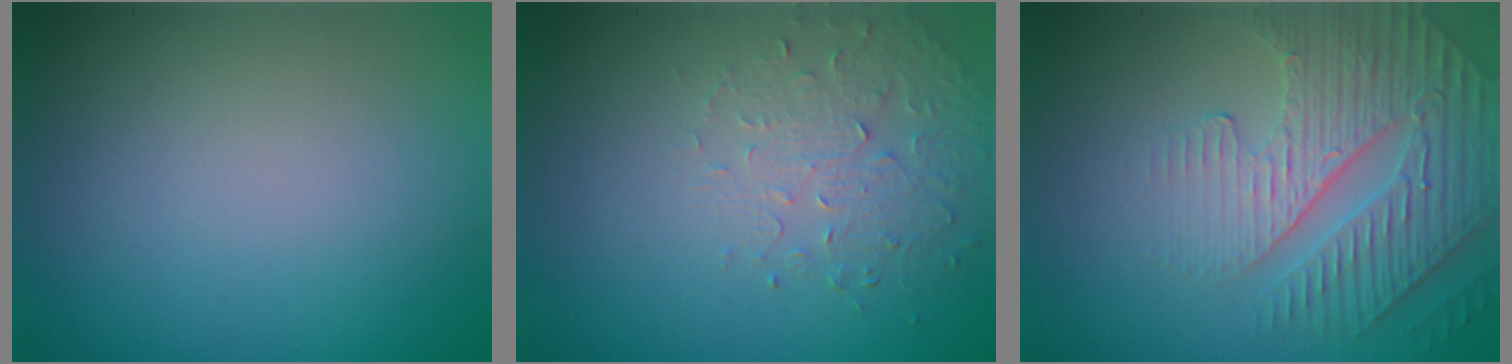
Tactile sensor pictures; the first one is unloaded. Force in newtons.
{"total": 1.9, "press": 1.5, "slide": 1.1}
{"total": 4.2, "press": 4.0, "slide": 1.4}